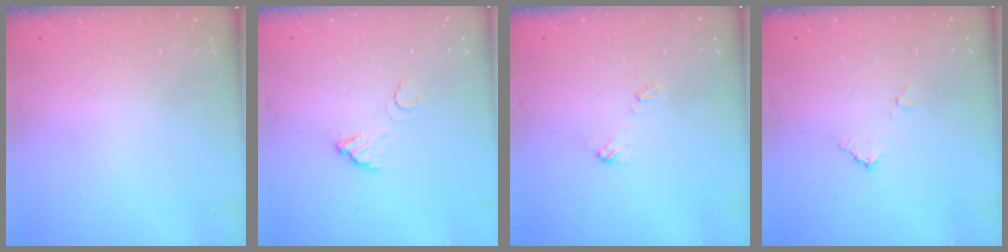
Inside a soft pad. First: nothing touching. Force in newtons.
{"total": 3.9, "press": 3.9, "slide": 0.2}
{"total": 4.6, "press": 4.6, "slide": 0.4}
{"total": 5.8, "press": 5.8, "slide": 0.2}